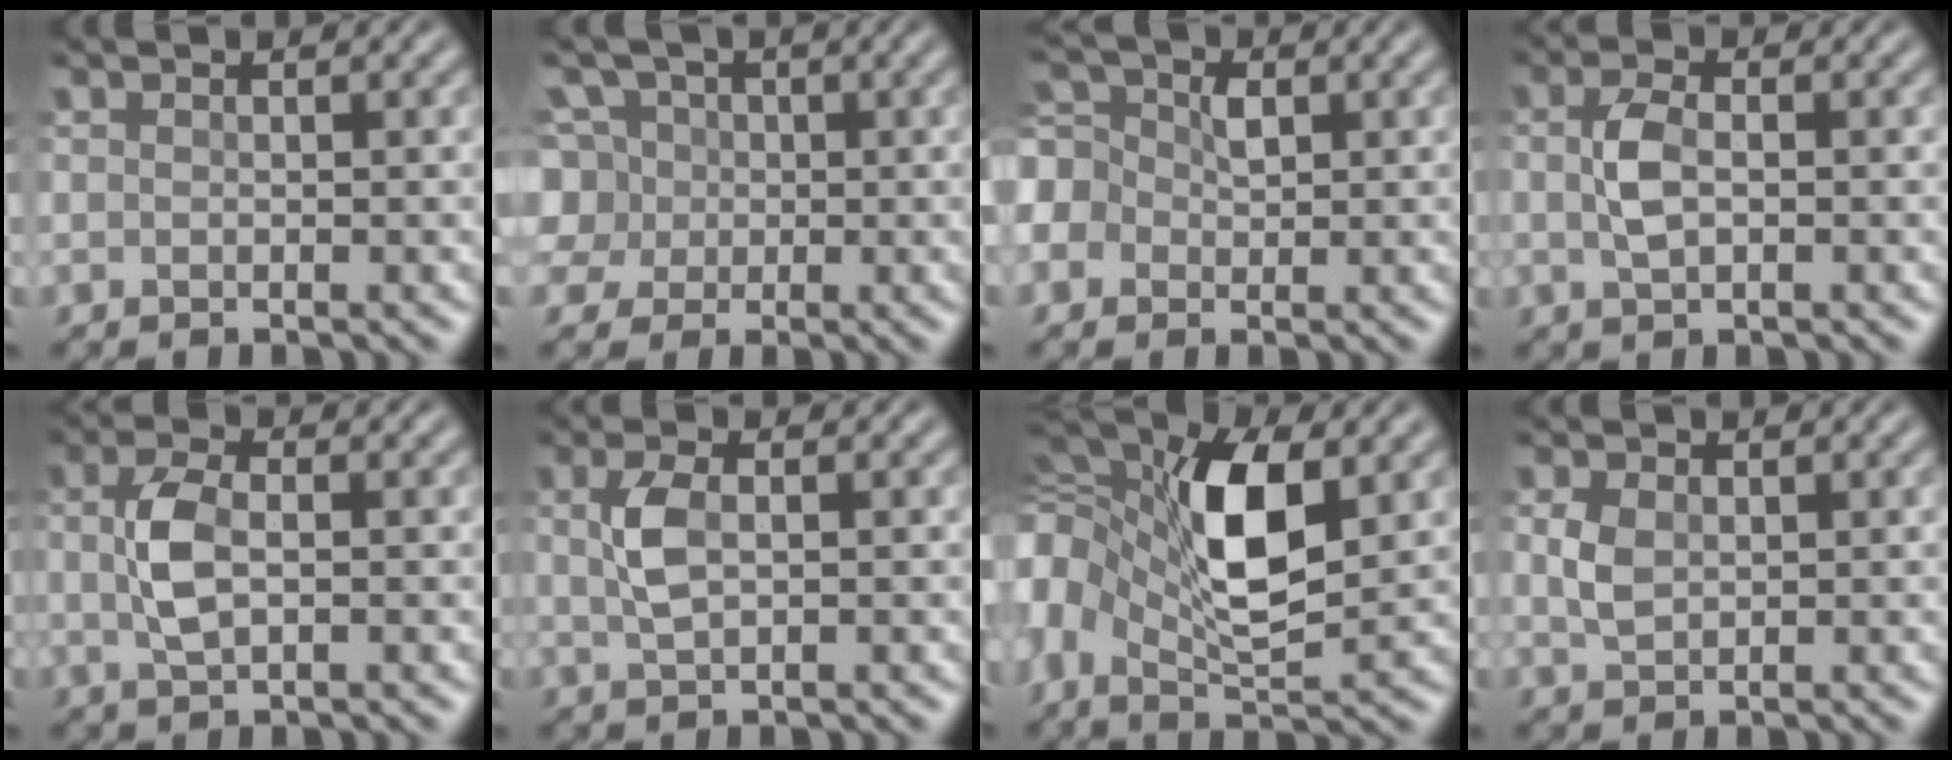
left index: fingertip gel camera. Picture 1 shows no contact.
{"total": 7.4, "force": [0.9, 6.7, 3.1], "torque": [-0.076, 0.038, -0.018]}
{"total": 6.5, "force": [-0.7, 5.8, 2.8], "torque": [-0.067, 0.032, -0.046]}
{"total": 2.7, "force": [-0.1, 1.3, 2.4], "torque": [-0.054, 0.003, -0.002]}
{"total": 3.7, "force": [-0.1, 1.8, 3.2], "torque": [-0.069, 0.005, -0.002]}
{"total": 2.8, "force": [0.2, 1.3, 2.4], "torque": [-0.057, 0.005, 0.004]}
{"total": 10.8, "force": [1.9, 5.3, 9.2], "torque": [-0.189, 0.008, 0.024]}
{"total": 2.0, "force": [0.1, 1.4, 1.4], "torque": [-0.032, 0.002, 0.002]}